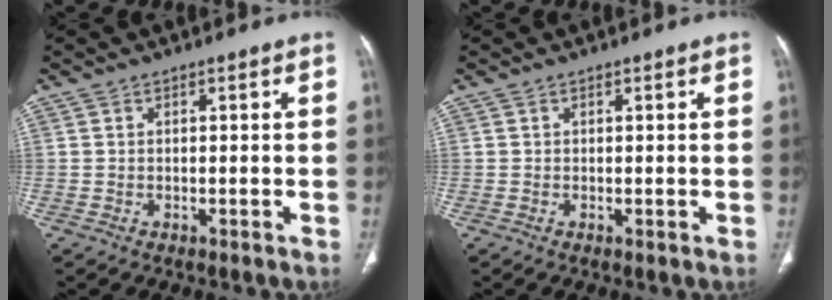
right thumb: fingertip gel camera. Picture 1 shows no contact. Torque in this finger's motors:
{"motor_torque": [-0.13, -0.07, -0.06, 0.55, 0.06]}